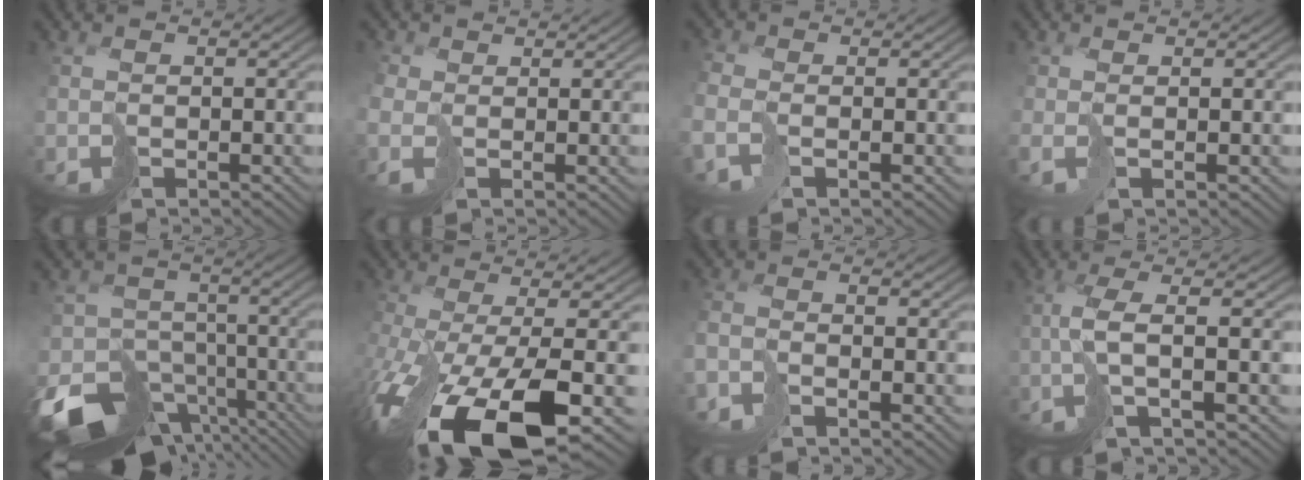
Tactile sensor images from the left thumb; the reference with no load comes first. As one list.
[{"total": 2.7, "force": [0.1, 1.9, 1.9], "torque": [-0.068, 0.000, -0.003]}, {"total": 4.1, "force": [-1.4, 2.4, 3.0], "torque": [-0.091, -0.013, -0.037]}, {"total": 1.8, "force": [-0.1, 0.4, 1.7], "torque": [-0.044, -0.003, -0.005]}, {"total": 15.0, "force": [-9.2, 10.2, 6.2], "torque": [-0.144, -0.060, -0.117]}, {"total": 15.8, "force": [-7.1, 5.2, 13.2], "torque": [-0.293, -0.047, -0.105]}, {"total": 3.3, "force": [-2.2, 1.0, 2.2], "torque": [-0.058, -0.008, -0.057]}, {"total": 5.8, "force": [-0.6, 1.3, 5.6], "torque": [-0.105, 0.012, -0.026]}]